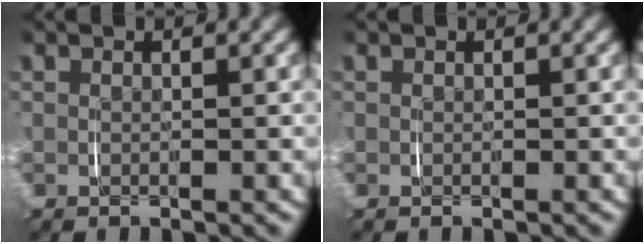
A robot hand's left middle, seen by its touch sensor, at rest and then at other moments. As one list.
[{"total": 0.0}]